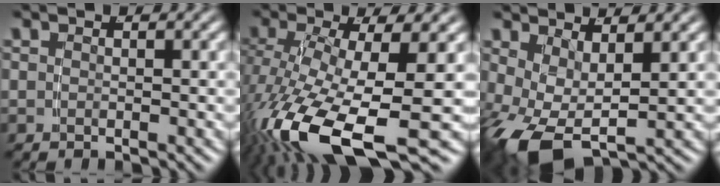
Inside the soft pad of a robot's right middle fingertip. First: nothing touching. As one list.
[{"total": 11.0, "force": [-4.9, 4.2, 8.9], "torque": [-0.192, -0.059, -0.042]}, {"total": 6.5, "force": [-2.2, 4.0, 4.7], "torque": [-0.120, -0.039, -0.020]}]